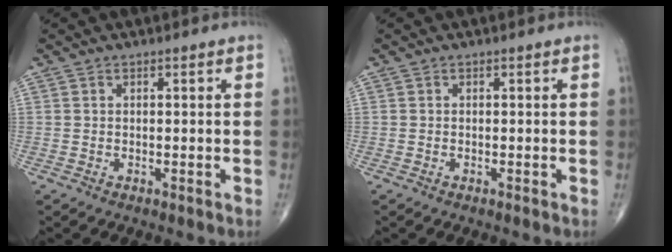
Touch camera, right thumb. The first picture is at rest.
{"total": 0.0}